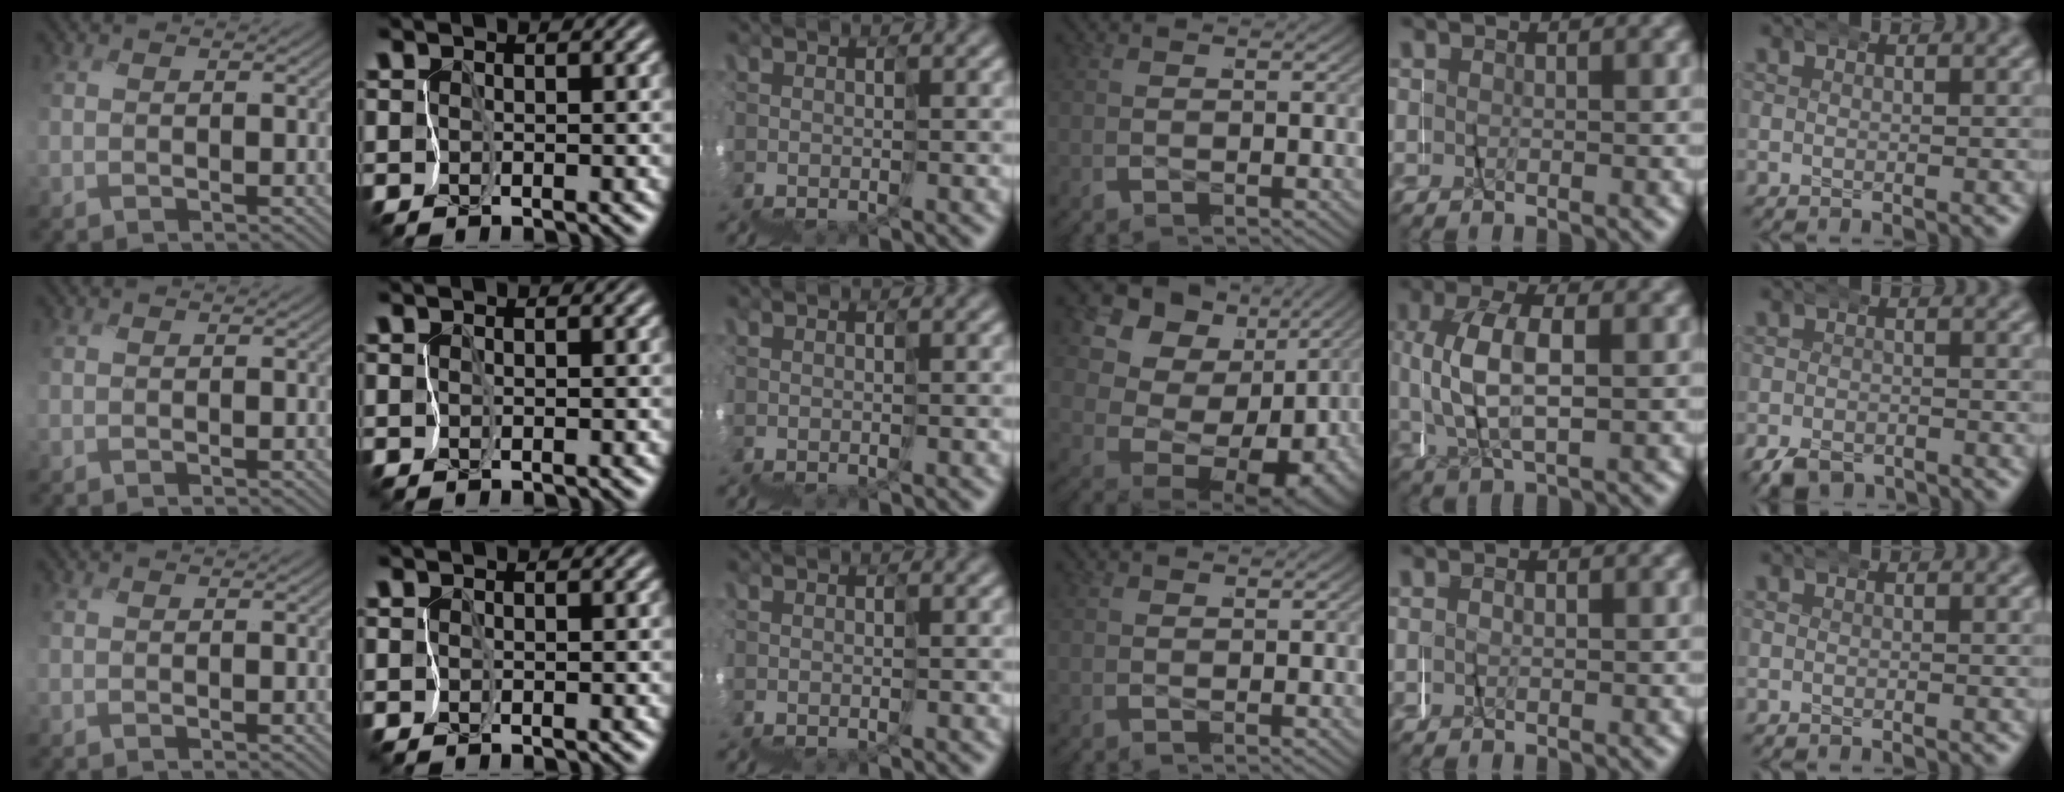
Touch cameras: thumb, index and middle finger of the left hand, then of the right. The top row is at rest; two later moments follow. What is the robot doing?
{"motion": "wrap", "object": "netting"}